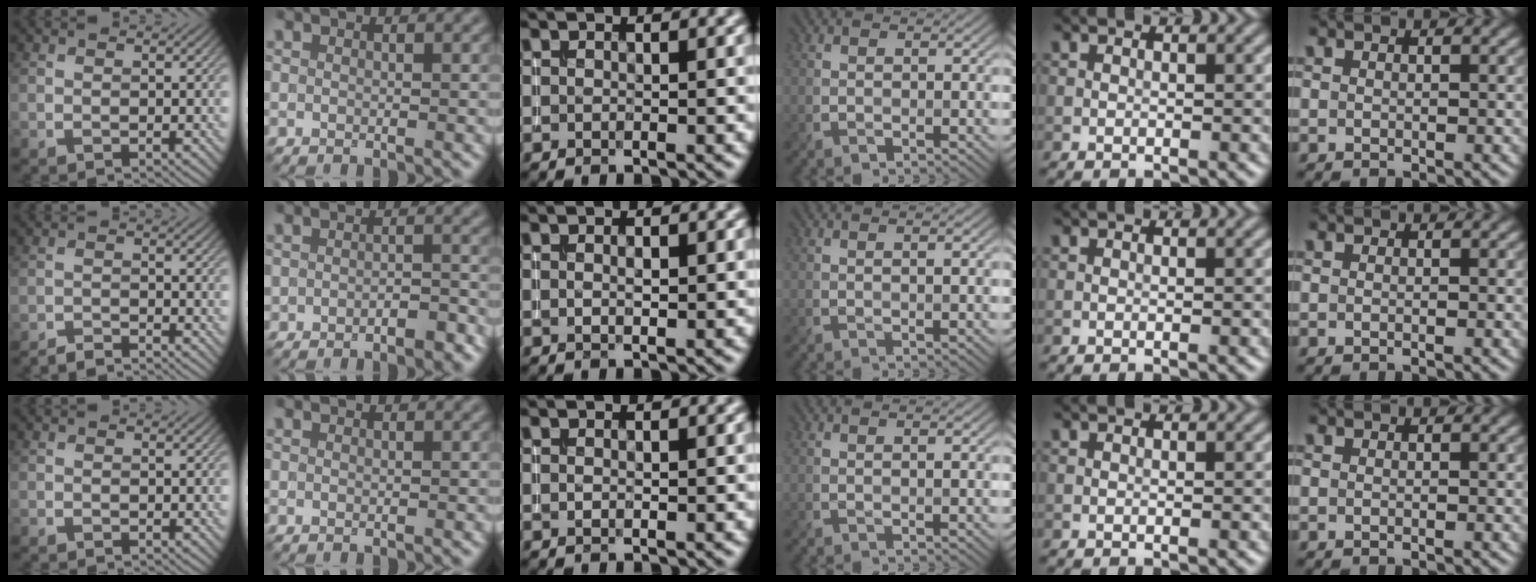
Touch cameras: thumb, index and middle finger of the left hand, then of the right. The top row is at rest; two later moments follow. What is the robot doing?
{"motion": "insert", "object": "backpack"}